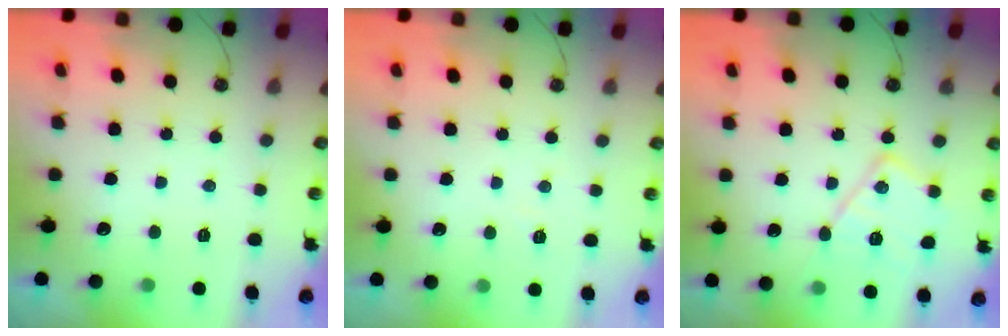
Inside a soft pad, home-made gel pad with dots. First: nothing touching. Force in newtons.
{"total": 3.3, "press": 3.2, "slide": 0.6}
{"total": 13.9, "press": 13.9, "slide": 1.2}